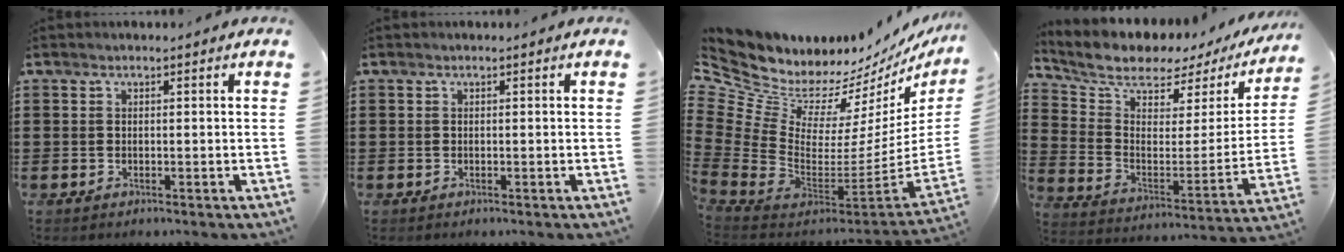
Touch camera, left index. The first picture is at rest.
{"total": 0.0}
{"total": 8.4, "force": [6.9, 4.4, 2.1], "torque": [-0.100, -0.084, 0.124]}
{"total": 6.3, "force": [5.6, 2.1, 2.0], "torque": [-0.068, -0.052, 0.090]}